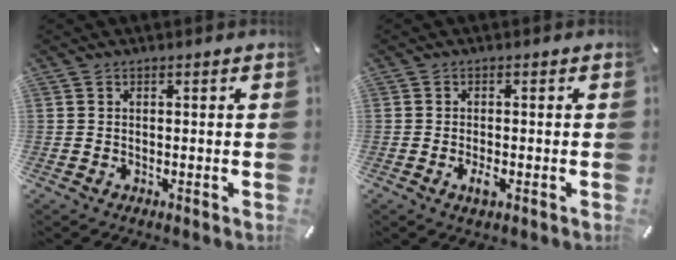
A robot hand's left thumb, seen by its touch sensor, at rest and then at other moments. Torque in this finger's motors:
{"motor_torque": [0.01, 0.02, 0.09, -0.07, 0.04]}